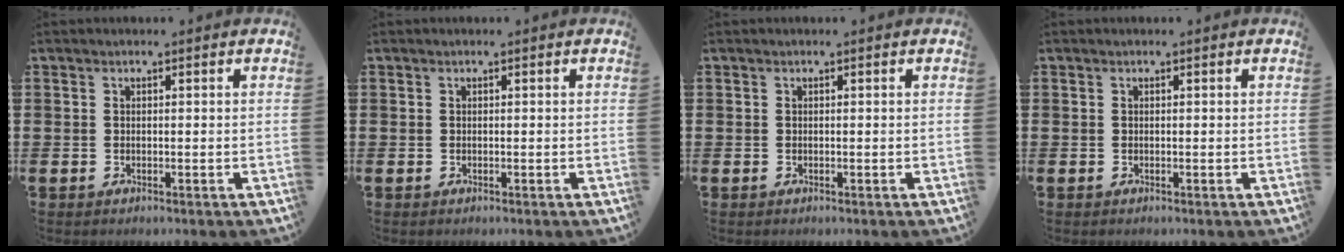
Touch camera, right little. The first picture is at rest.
{"total": 0.0}
{"total": 0.0}
{"total": 0.0}